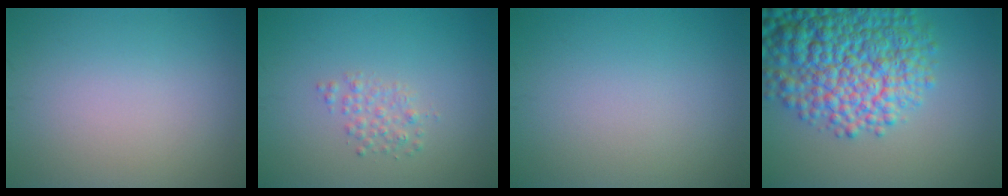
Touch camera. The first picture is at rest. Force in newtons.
{"total": 1.5, "press": 1.5, "slide": 0.0}
{"total": 0.0}
{"total": 11.7, "press": 11.7, "slide": 0.5}